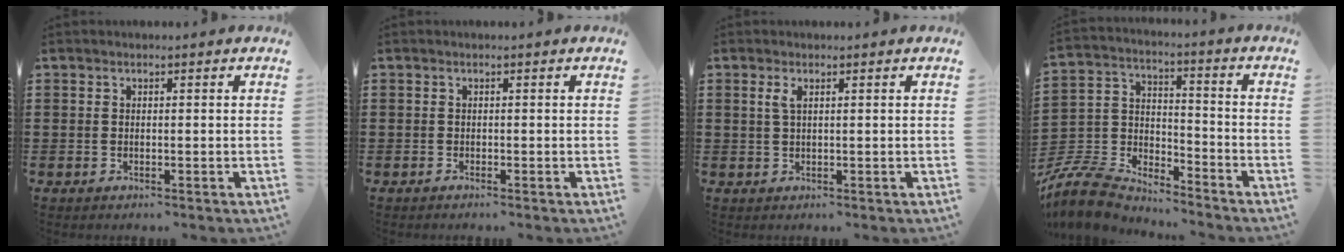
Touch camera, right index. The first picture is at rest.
{"total": 0.5, "force": [-0.5, -0.1, 0.1], "torque": [-0.003, -0.003, -0.009]}
{"total": 1.6, "force": [0.5, 0.5, 1.4], "torque": [-0.030, 0.004, 0.008]}
{"total": 8.8, "force": [-8.2, 2.4, 2.1], "torque": [-0.079, 0.003, -0.171]}